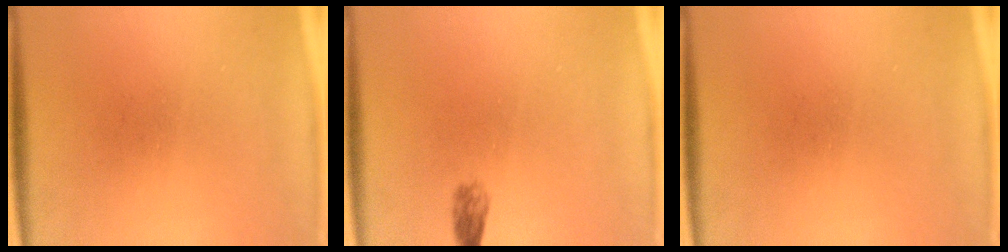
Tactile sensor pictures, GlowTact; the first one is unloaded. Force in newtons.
{"total": 1.5}
{"total": 0.0}